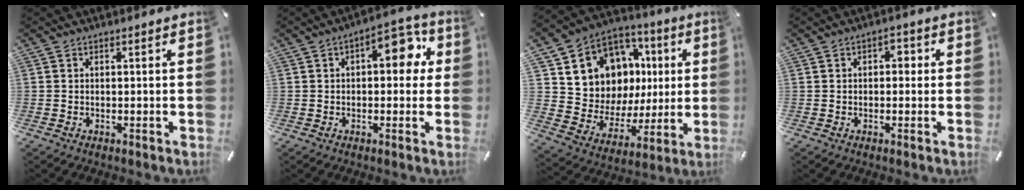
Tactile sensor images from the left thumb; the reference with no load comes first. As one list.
[{"total": 9.9, "force": [2.5, 5.4, 8.0], "torque": [-0.090, -0.008, 0.031]}, {"total": 11.4, "force": [4.1, 10.3, 2.6], "torque": [-0.050, -0.047, 0.089]}, {"total": 2.0, "force": [-0.2, 1.6, 1.3], "torque": [-0.018, 0.008, -0.010]}]